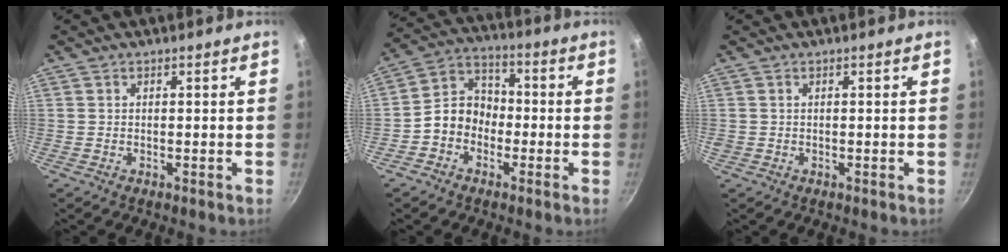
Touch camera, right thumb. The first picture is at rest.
{"total": 8.5, "force": [-2.6, 7.0, 4.1], "torque": [-0.037, 0.043, -0.066]}
{"total": 0.0}